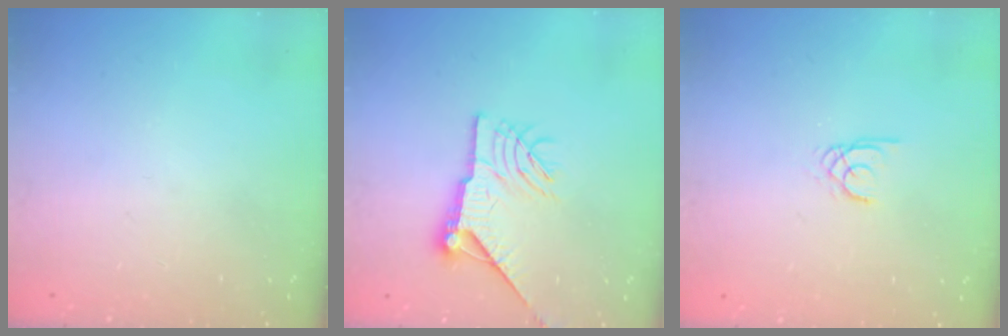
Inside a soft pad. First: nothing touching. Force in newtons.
{"total": 13.0, "press": 13.0, "slide": 0.7}
{"total": 1.5, "press": 1.5, "slide": 0.1}